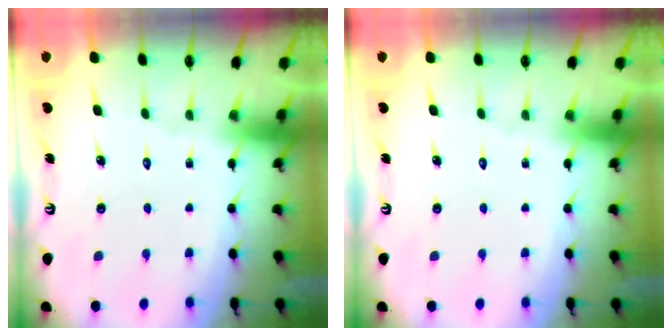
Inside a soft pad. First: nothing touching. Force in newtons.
{"total": 0.0}